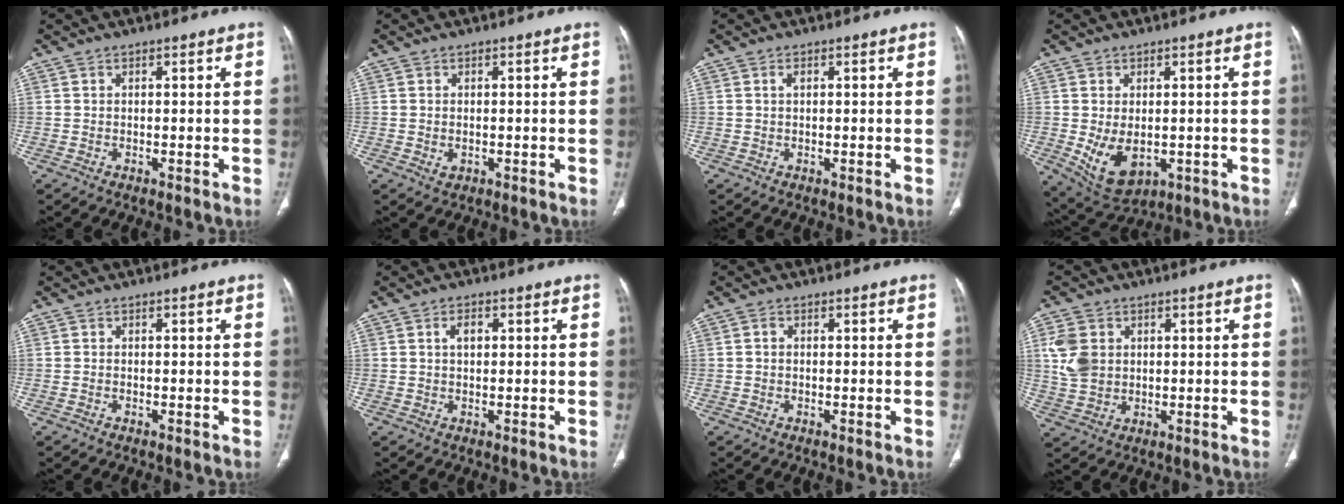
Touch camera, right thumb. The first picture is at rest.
{"total": 1.3, "force": [-0.2, 1.0, 0.8], "torque": [-0.012, -0.002, 0.002]}
{"total": 1.1, "force": [0.4, 0.5, 0.8], "torque": [-0.018, 0.003, 0.007]}
{"total": 8.6, "force": [-1.2, 5.5, 6.5], "torque": [-0.107, -0.012, 0.003]}
{"total": 0.0}
{"total": 2.6, "force": [0.7, 1.5, 2.0], "torque": [-0.033, 0.004, 0.013]}
{"total": 0.8, "force": [0.0, 0.6, 0.4], "torque": [-0.005, 0.002, -0.002]}
{"total": 7.7, "force": [1.9, 6.1, 4.3], "torque": [-0.078, -0.004, 0.043]}